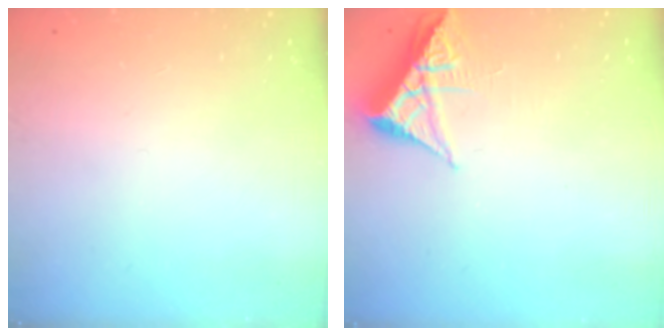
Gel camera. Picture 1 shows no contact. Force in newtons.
{"total": 6.3, "press": 6.2, "slide": 0.9}